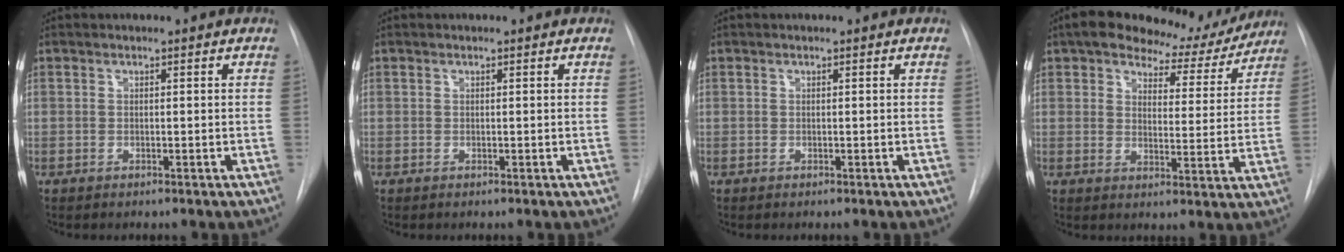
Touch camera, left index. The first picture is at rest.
{"total": 0.0}
{"total": 0.0}
{"total": 13.8, "force": [11.9, 5.1, 4.7], "torque": [-0.048, 0.005, 0.149]}